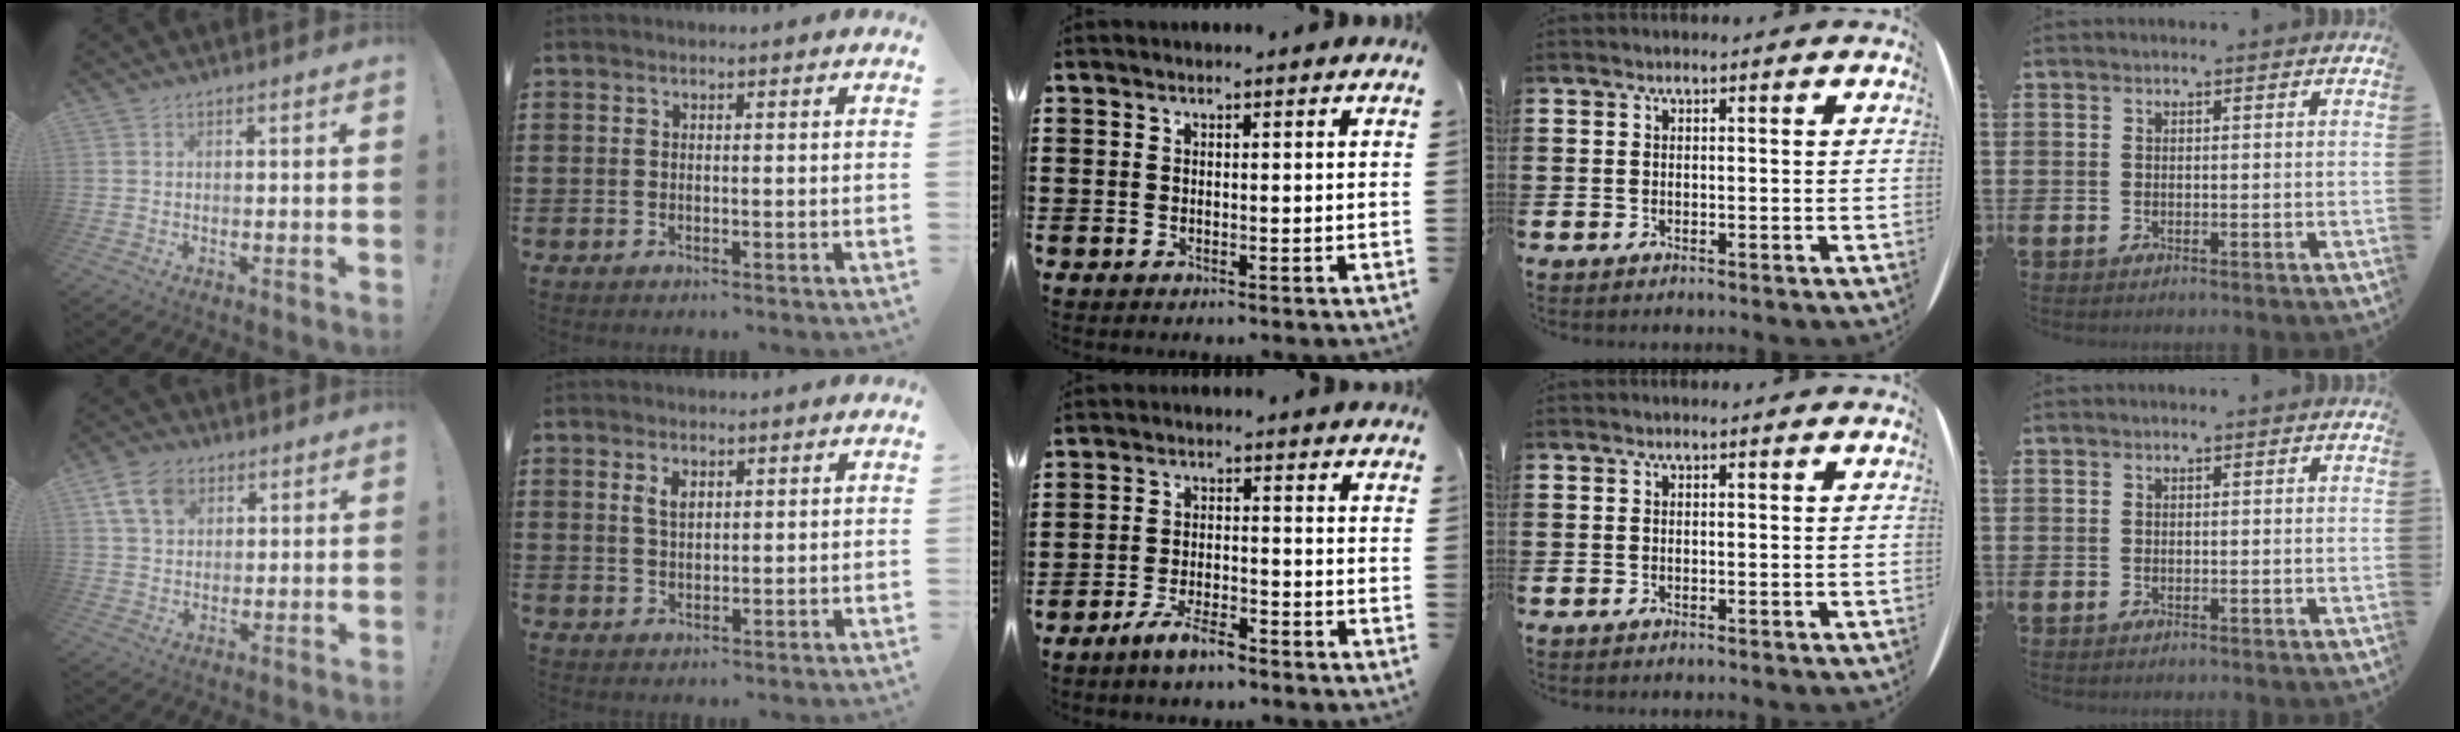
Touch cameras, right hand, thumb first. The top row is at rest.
{"thumb": {"total": 9.4, "force": [4.5, 6.6, 4.9], "torque": [-0.077, -0.010, 0.089]}, "index": {"total": 2.3, "force": [1.2, 1.3, 1.6], "torque": [-0.036, 0.003, 0.021]}, "middle": {"total": 4.6, "force": [-3.8, 1.0, 2.4], "torque": [-0.052, 0.003, -0.074]}}